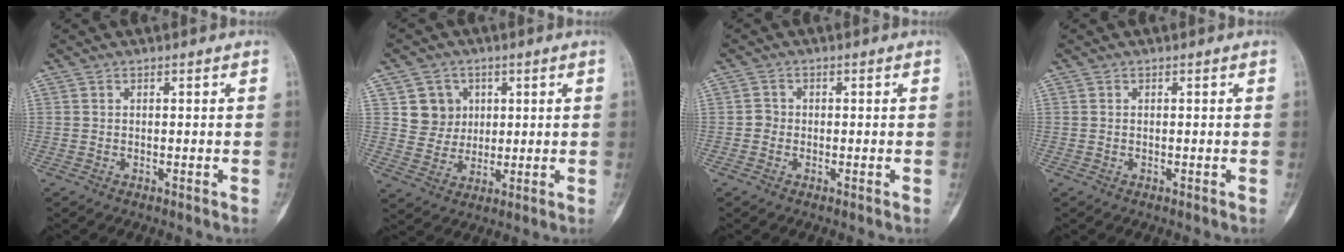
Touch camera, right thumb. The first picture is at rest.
{"total": 6.9, "force": [2.2, 6.4, 1.5], "torque": [0.007, -0.006, 0.042]}
{"total": 1.5, "force": [-0.4, 1.4, 0.5], "torque": [0.002, 0.007, -0.011]}
{"total": 0.0}